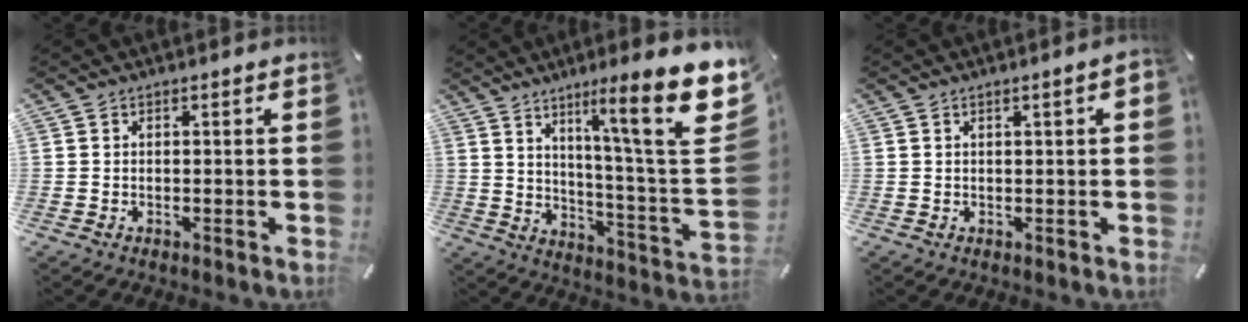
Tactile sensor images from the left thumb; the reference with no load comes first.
{"total": 18.6, "force": [9.9, 1.9, 15.7], "torque": [-0.236, -0.082, 0.137]}
{"total": 2.2, "force": [0.4, 0.4, 2.2], "torque": [-0.038, 0.001, 0.007]}